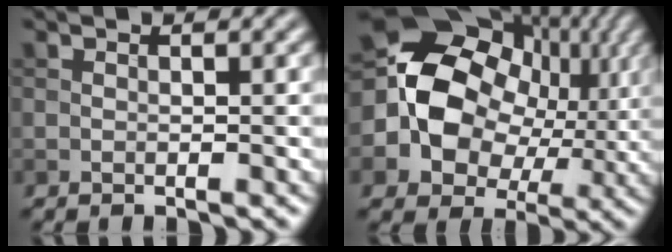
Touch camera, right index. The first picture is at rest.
{"total": 16.4, "force": [1.3, 13.2, 9.7], "torque": [-0.188, -0.003, 0.027]}